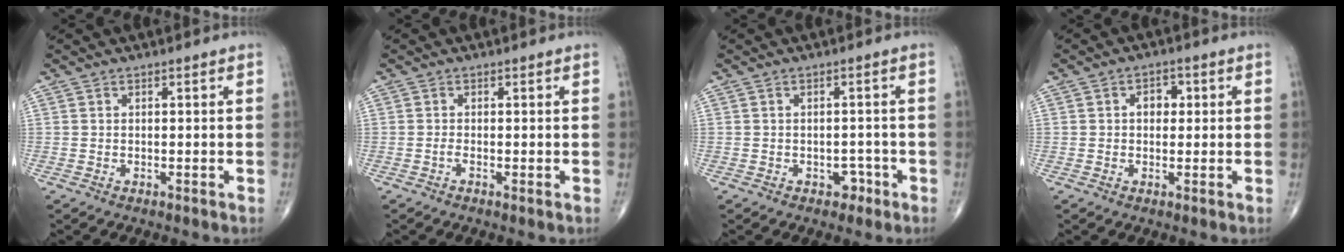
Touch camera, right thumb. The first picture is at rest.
{"total": 0.8, "force": [-0.4, 0.1, 0.7], "torque": [-0.014, -0.001, -0.010]}
{"total": 2.5, "force": [-1.4, 1.8, 1.1], "torque": [0.005, 0.010, -0.018]}
{"total": 3.3, "force": [0.4, 2.5, 2.2], "torque": [-0.013, 0.009, 0.002]}